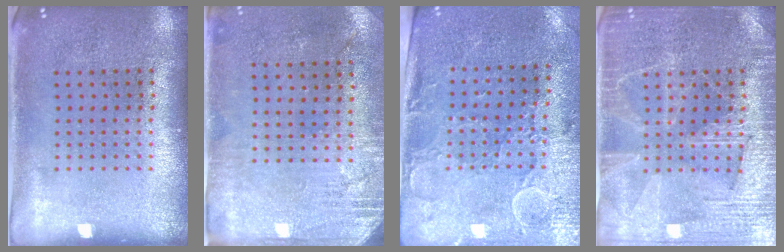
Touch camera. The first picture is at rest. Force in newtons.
{"total": 2.8, "press": 2.4, "slide": 1.5}
{"total": 2.9, "press": 2.6, "slide": 1.3}
{"total": 3.8, "press": 3.7, "slide": 1.0}